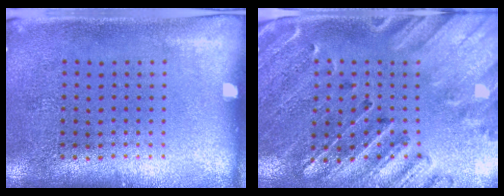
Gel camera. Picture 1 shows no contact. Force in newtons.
{"total": 2.8, "press": 2.6, "slide": 0.9}